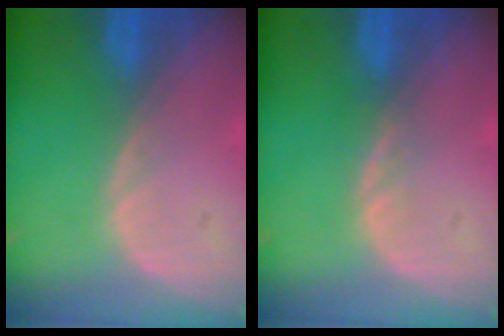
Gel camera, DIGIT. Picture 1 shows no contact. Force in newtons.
{"total": 1.1, "press": 1.0, "slide": 0.2}